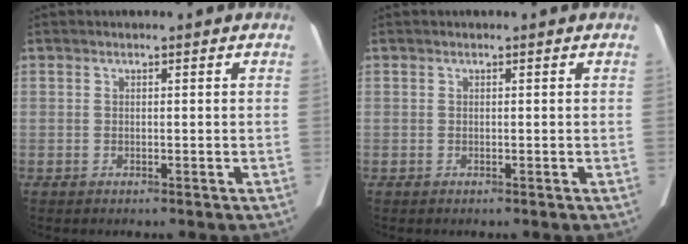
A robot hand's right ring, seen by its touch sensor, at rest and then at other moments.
{"total": 0.0}